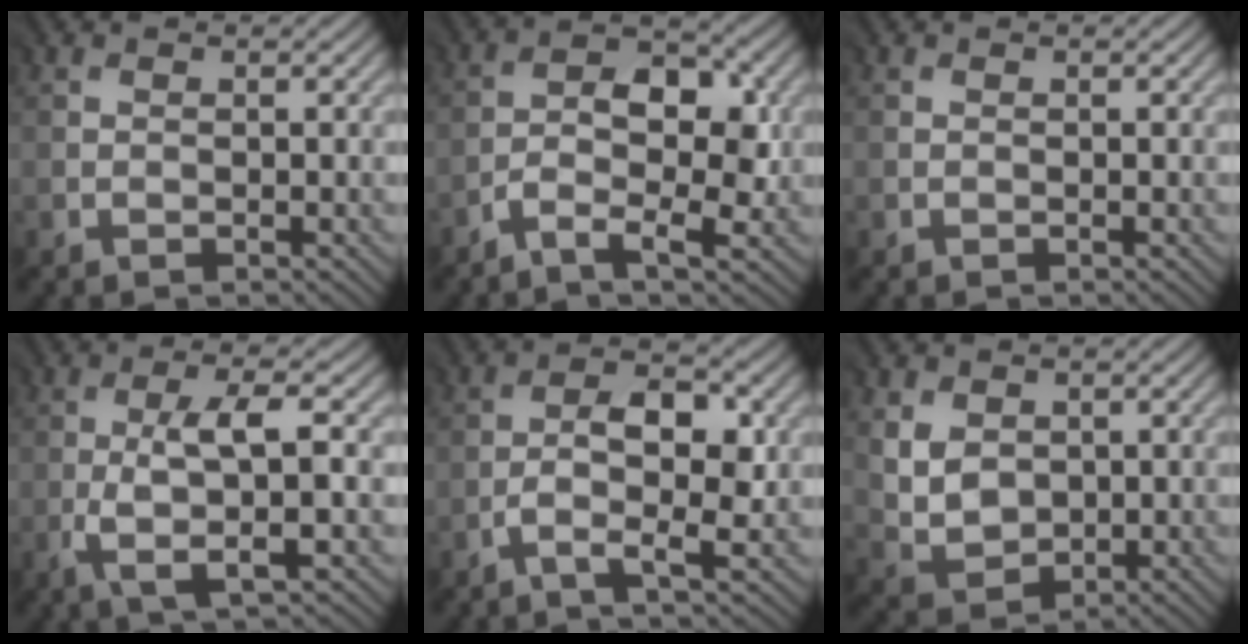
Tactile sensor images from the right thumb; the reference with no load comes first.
{"total": 5.5, "force": [-2.0, 2.2, 4.6], "torque": [-0.074, 0.009, -0.041]}
{"total": 0.0}
{"total": 5.8, "force": [-1.1, 1.0, 5.6], "torque": [-0.106, 0.004, -0.020]}
{"total": 5.0, "force": [-1.2, 1.6, 4.5], "torque": [-0.081, 0.011, -0.026]}
{"total": 5.1, "force": [1.6, 4.0, 2.8], "torque": [-0.072, -0.007, 0.036]}